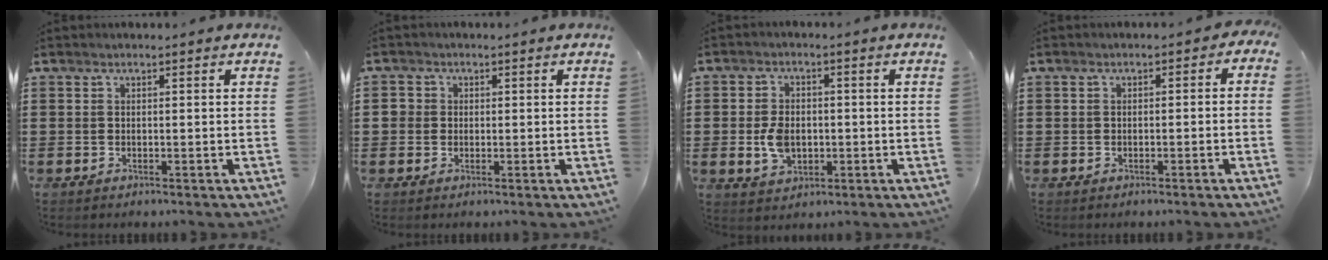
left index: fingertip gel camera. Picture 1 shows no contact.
{"total": 1.8, "force": [0.2, 1.7, 0.5], "torque": [-0.016, 0.008, 0.001]}
{"total": 5.2, "force": [-0.6, 3.6, 3.7], "torque": [-0.077, -0.001, -0.015]}
{"total": 1.4, "force": [-1.1, 0.7, 0.5], "torque": [-0.015, 0.009, -0.026]}